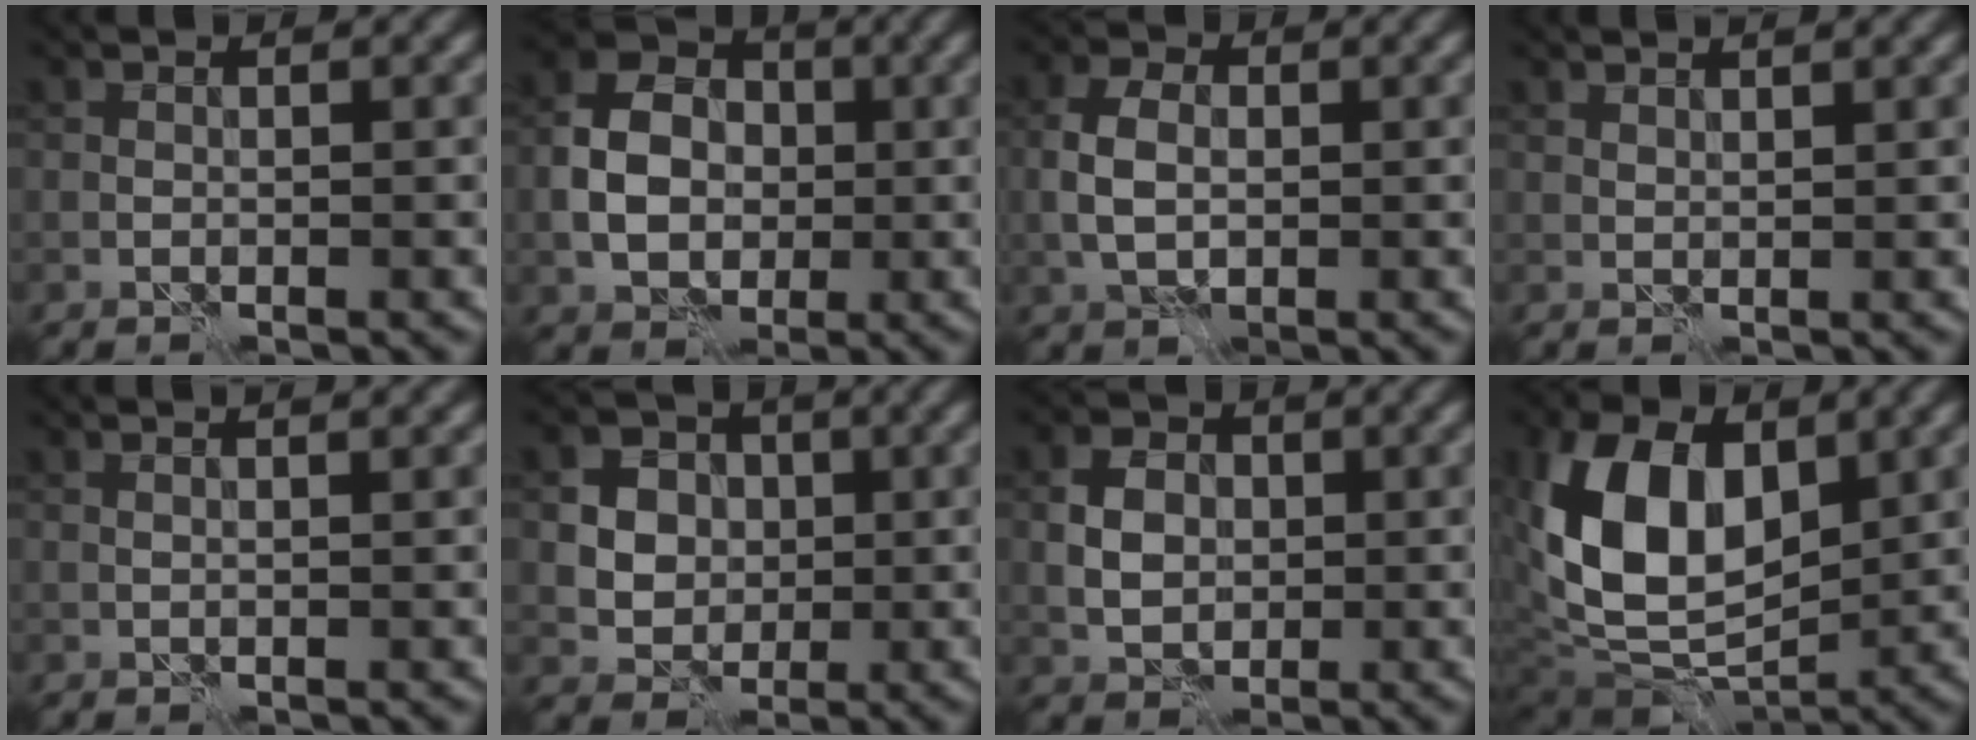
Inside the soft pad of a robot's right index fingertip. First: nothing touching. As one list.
[{"total": 5.6, "force": [-0.7, 4.5, 3.4], "torque": [-0.062, 0.007, -0.017]}, {"total": 4.0, "force": [-0.3, 2.6, 3.0], "torque": [-0.065, 0.003, -0.009]}, {"total": 1.7, "force": [1.5, 0.4, 0.8], "torque": [-0.009, 0.000, 0.017]}, {"total": 2.9, "force": [1.7, 1.2, 2.0], "torque": [-0.008, 0.018, -0.005]}, {"total": 6.5, "force": [1.4, 5.5, 3.0], "torque": [-0.049, 0.020, 0.020]}, {"total": 3.6, "force": [0.0, 2.8, 2.2], "torque": [-0.040, 0.003, -0.003]}, {"total": 10.7, "force": [2.3, 6.8, 7.9], "torque": [-0.166, -0.006, 0.038]}]